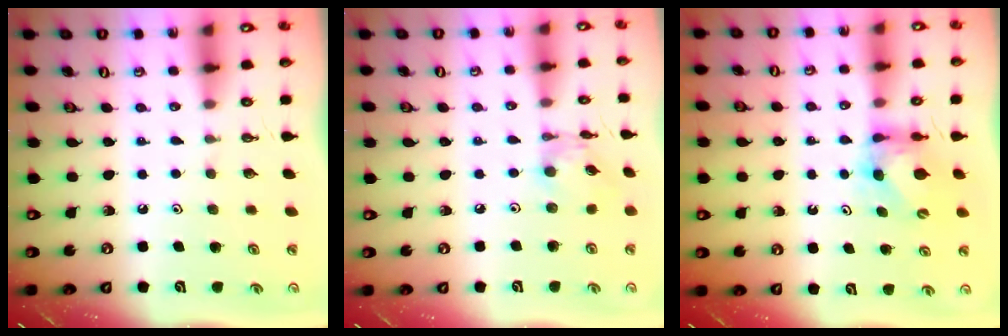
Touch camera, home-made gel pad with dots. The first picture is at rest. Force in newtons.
{"total": 5.0, "press": 5.0, "slide": 0.2}
{"total": 6.3, "press": 6.2, "slide": 0.6}